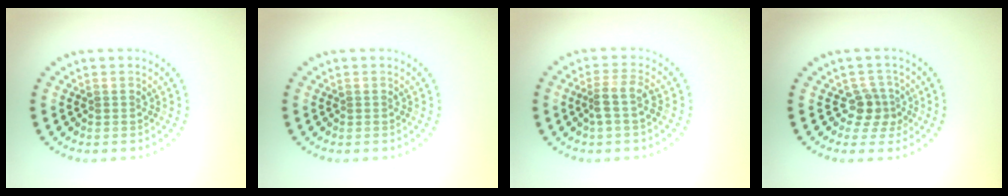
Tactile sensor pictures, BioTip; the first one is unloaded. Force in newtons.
{"total": 0.0}
{"total": 2.1, "press": 1.5, "slide": 1.4}
{"total": 2.3, "press": 1.8, "slide": 1.4}